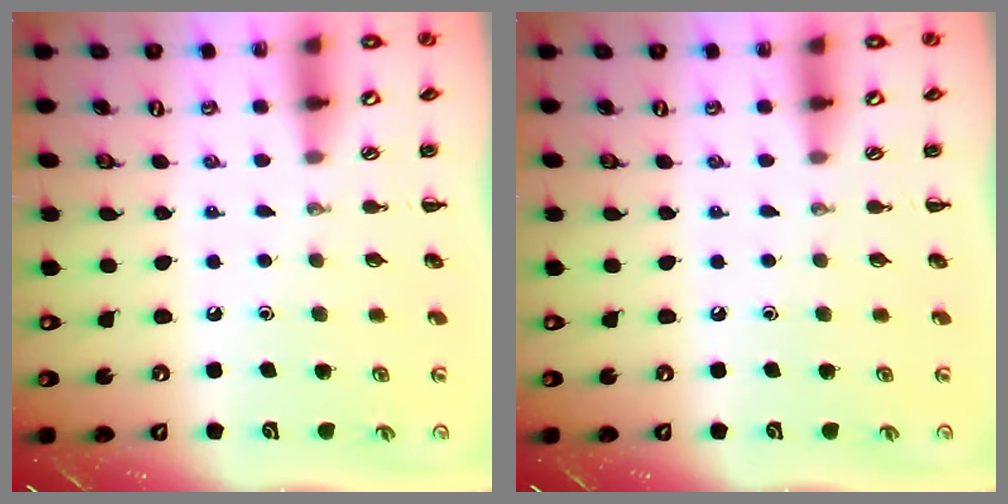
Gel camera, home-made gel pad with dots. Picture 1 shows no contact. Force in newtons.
{"total": 0.0}